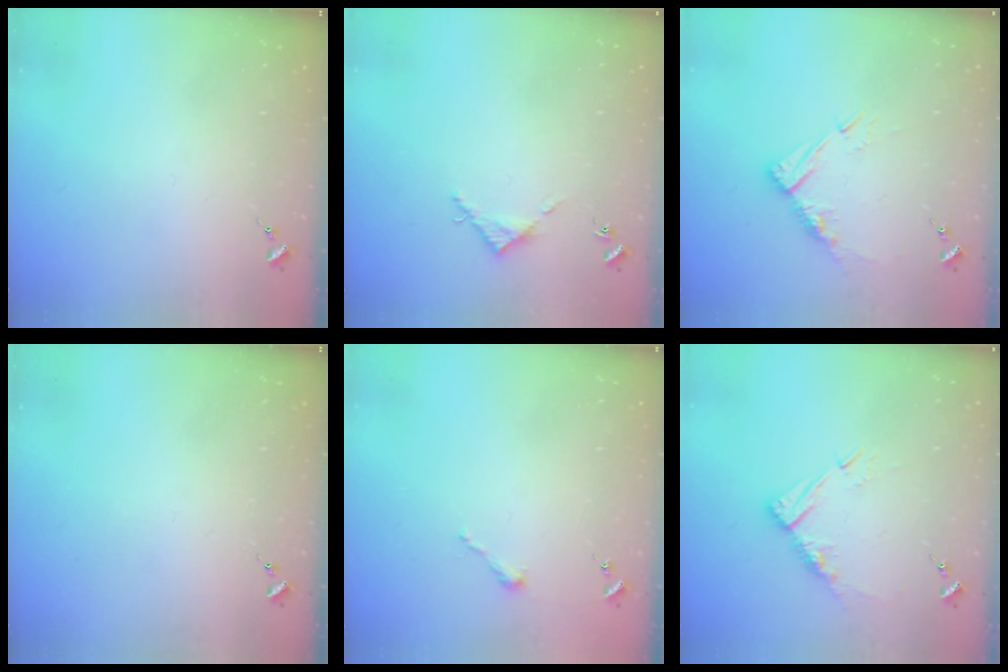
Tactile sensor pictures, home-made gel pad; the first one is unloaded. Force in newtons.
{"total": 3.6, "press": 3.6, "slide": 0.3}
{"total": 10.2, "press": 10.1, "slide": 0.9}
{"total": 0.0}
{"total": 2.5, "press": 2.5, "slide": 0.2}
{"total": 10.2, "press": 10.1, "slide": 0.9}